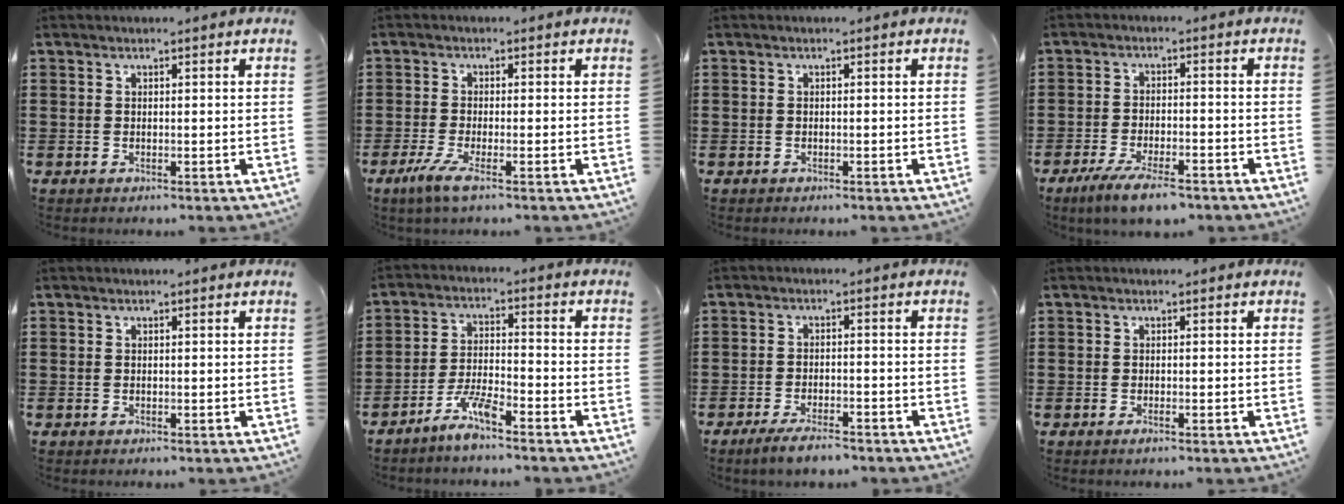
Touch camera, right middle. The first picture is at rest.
{"total": 3.5, "force": [-2.0, 0.5, 2.9], "torque": [-0.070, -0.011, -0.040]}
{"total": 0.6, "force": [-0.5, 0.3, 0.0], "torque": [-0.001, 0.001, -0.012]}
{"total": 6.0, "force": [-4.6, 1.3, 3.5], "torque": [-0.074, -0.006, -0.088]}
{"total": 0.0}
{"total": 5.5, "force": [-4.5, 0.5, 3.2], "torque": [-0.074, -0.003, -0.088]}
{"total": 3.8, "force": [-3.3, 0.7, 1.8], "torque": [-0.036, -0.001, -0.064]}
{"total": 0.7, "force": [-0.4, 0.0, 0.5], "torque": [-0.010, -0.004, -0.007]}